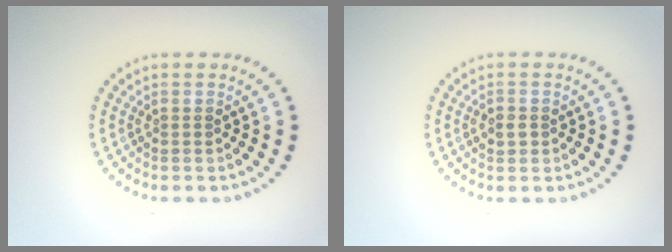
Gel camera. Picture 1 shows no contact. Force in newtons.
{"total": 1.3, "press": 1.2, "slide": 0.2}